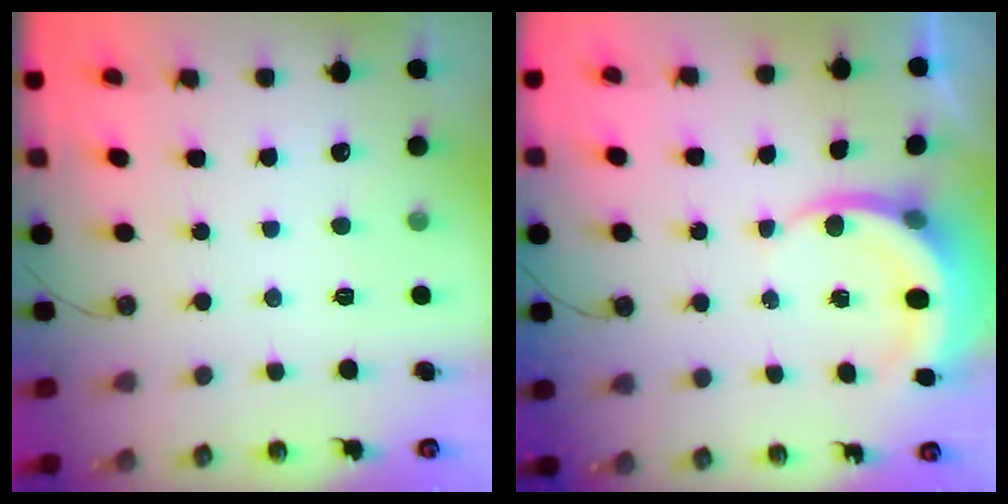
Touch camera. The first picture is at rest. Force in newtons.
{"total": 6.1, "press": 6.0, "slide": 0.8}